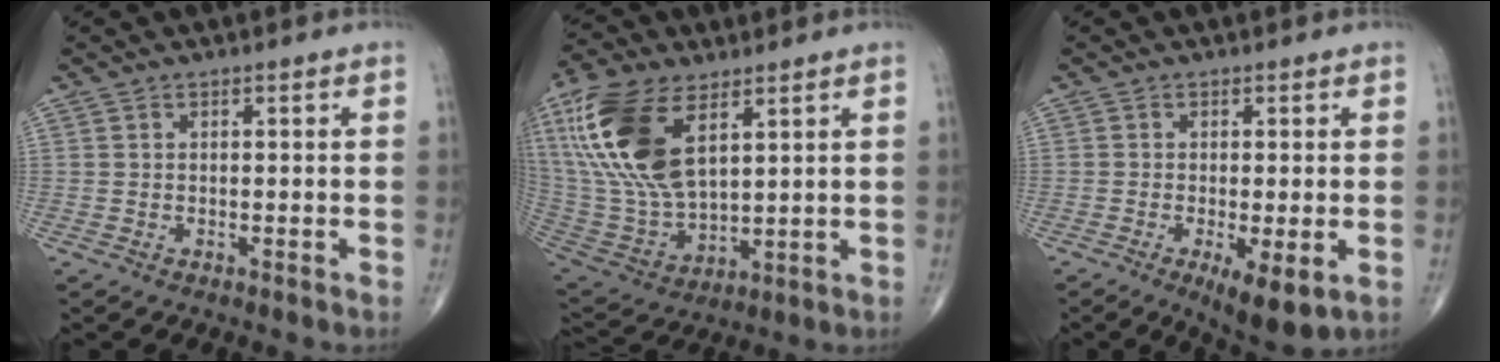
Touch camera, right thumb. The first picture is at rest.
{"total": 21.2, "force": [8.9, 10.5, 16.2], "torque": [-0.341, -0.027, 0.177]}
{"total": 7.4, "force": [-2.3, 2.3, 6.6], "torque": [-0.106, -0.020, -0.034]}